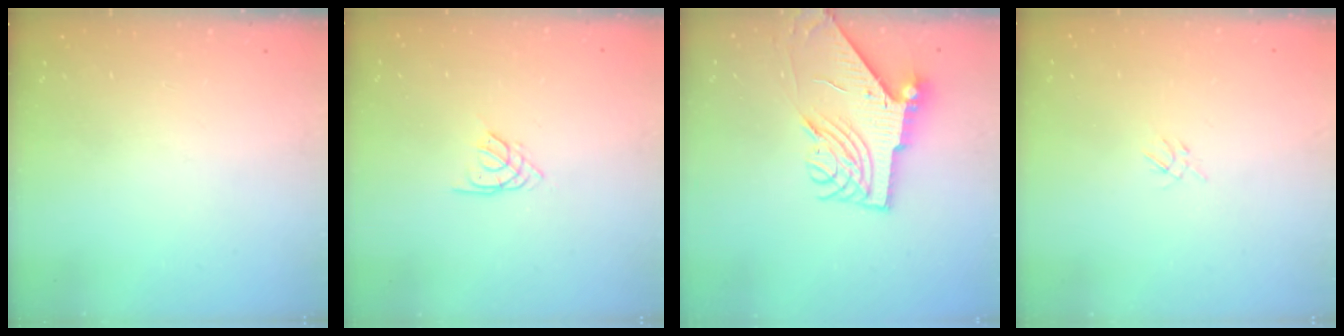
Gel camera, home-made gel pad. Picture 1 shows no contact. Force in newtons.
{"total": 2.5, "press": 2.4, "slide": 0.5}
{"total": 9.2, "press": 9.1, "slide": 1.3}
{"total": 2.2, "press": 2.2, "slide": 0.5}